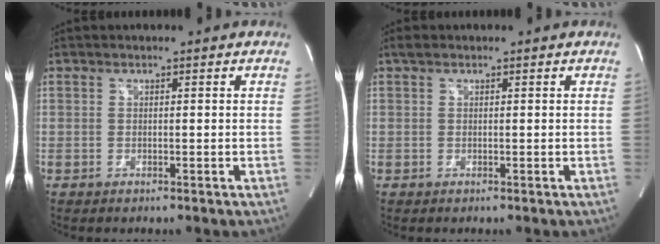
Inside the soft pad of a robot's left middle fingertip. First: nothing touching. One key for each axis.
{"total": 0.7, "fx": 0.5, "fy": 0.4, "fz": 0.3, "tx": -0.005, "ty": 0.008, "tz": 0.007}